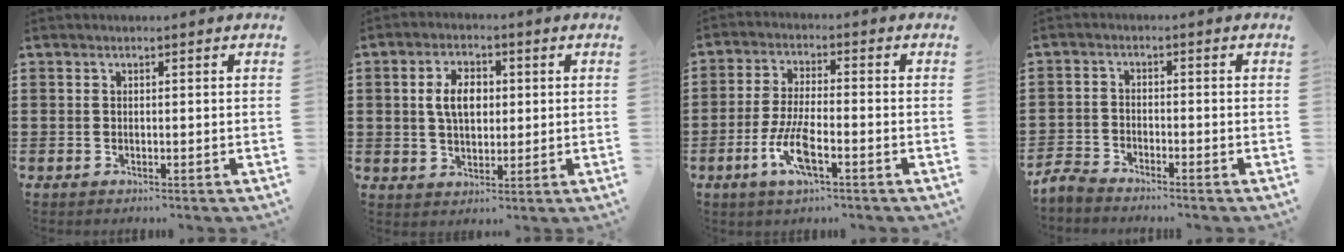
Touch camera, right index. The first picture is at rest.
{"total": 5.7, "force": [0.9, 3.5, 4.4], "torque": [-0.094, 0.009, 0.008]}
{"total": 7.2, "force": [-3.1, 1.8, 6.3], "torque": [-0.141, -0.015, -0.060]}
{"total": 3.0, "force": [-3.0, 0.2, 0.2], "torque": [-0.022, -0.003, -0.067]}